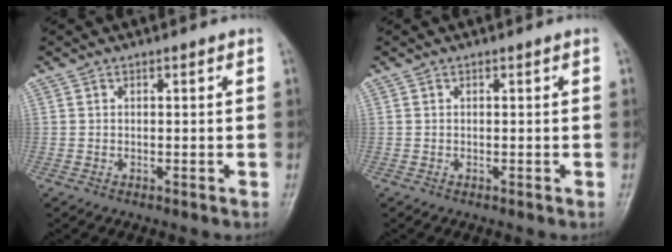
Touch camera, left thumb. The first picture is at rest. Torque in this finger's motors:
{"motor_torque": [0.00, 0.00, 0.01, -0.02, 0.00]}